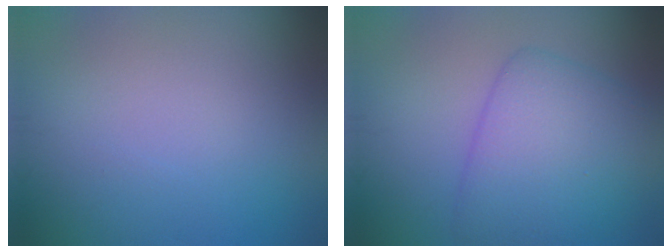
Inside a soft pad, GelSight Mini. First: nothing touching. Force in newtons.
{"total": 6.1, "press": 6.0, "slide": 0.4}